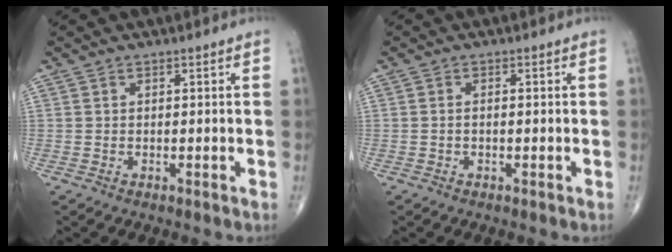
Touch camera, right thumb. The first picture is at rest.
{"total": 0.9, "force": [-0.1, 0.4, 0.8], "torque": [-0.017, 0.006, -0.003]}